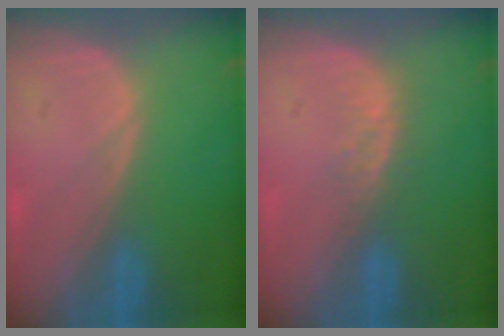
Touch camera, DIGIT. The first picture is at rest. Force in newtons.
{"total": 2.9, "press": 2.3, "slide": 1.8}